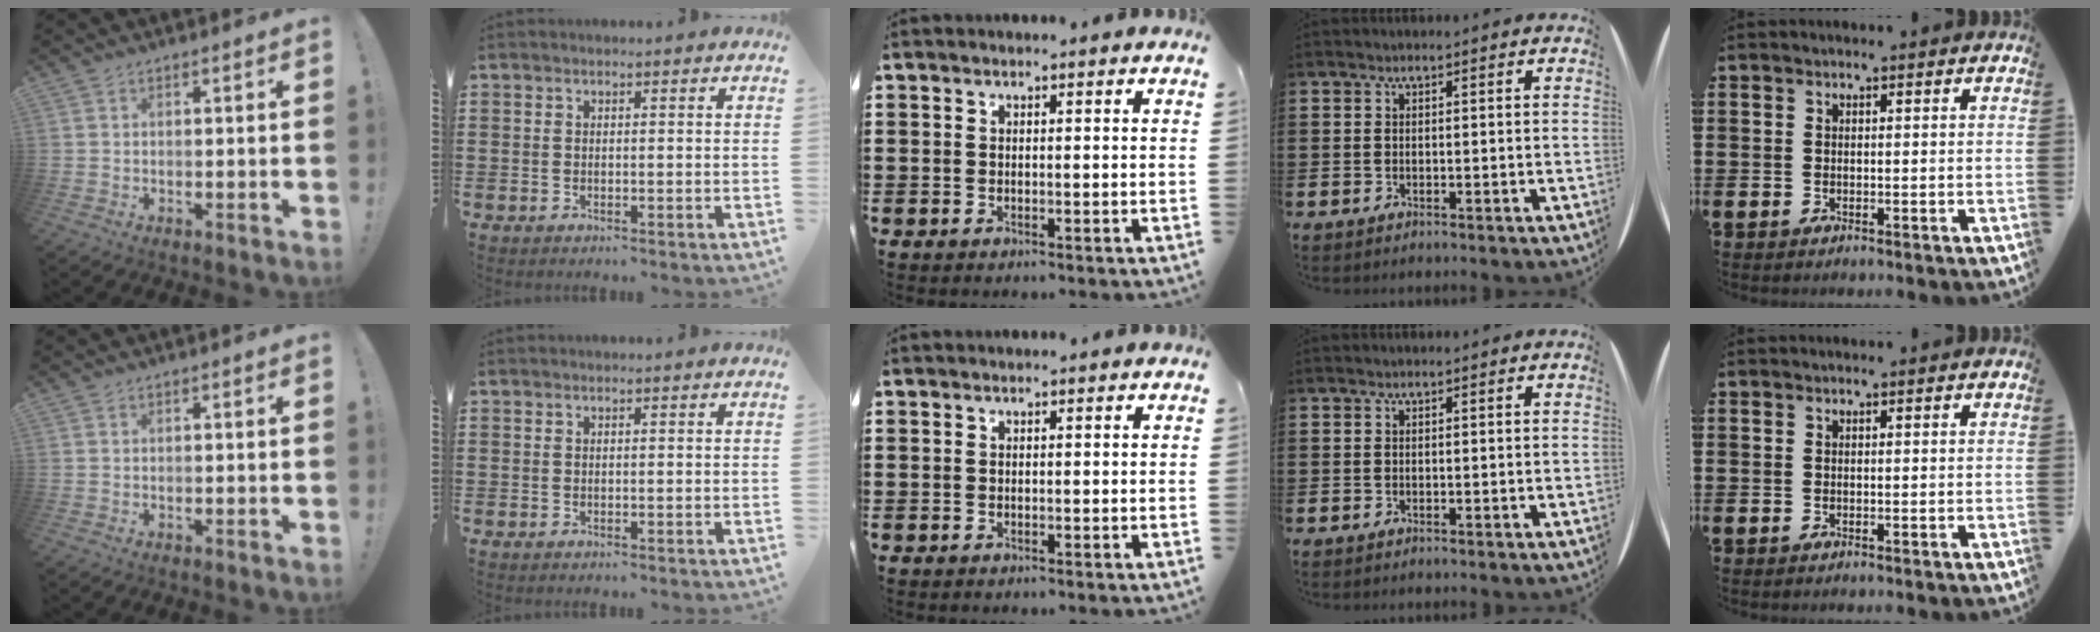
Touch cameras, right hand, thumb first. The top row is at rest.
{}